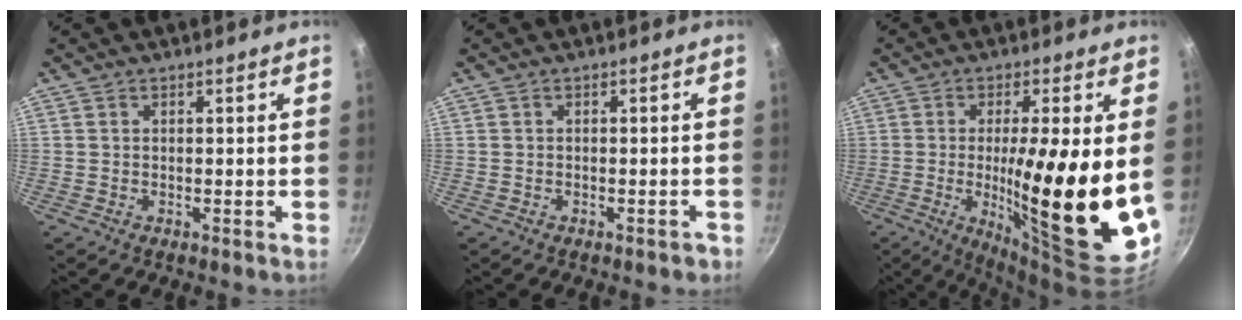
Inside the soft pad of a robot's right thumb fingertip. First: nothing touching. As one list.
[{"total": 1.4, "force": [-1.0, 0.6, 0.7], "torque": [-0.006, 0.019, -0.002]}, {"total": 20.5, "force": [-0.6, 3.8, 20.1], "torque": [-0.307, -0.024, -0.006]}]